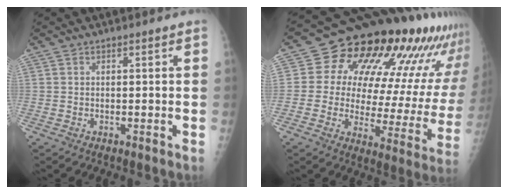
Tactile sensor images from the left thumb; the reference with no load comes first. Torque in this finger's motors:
{"motor_torque": [0.52, 0.70, -0.25, -0.33, 0.12]}